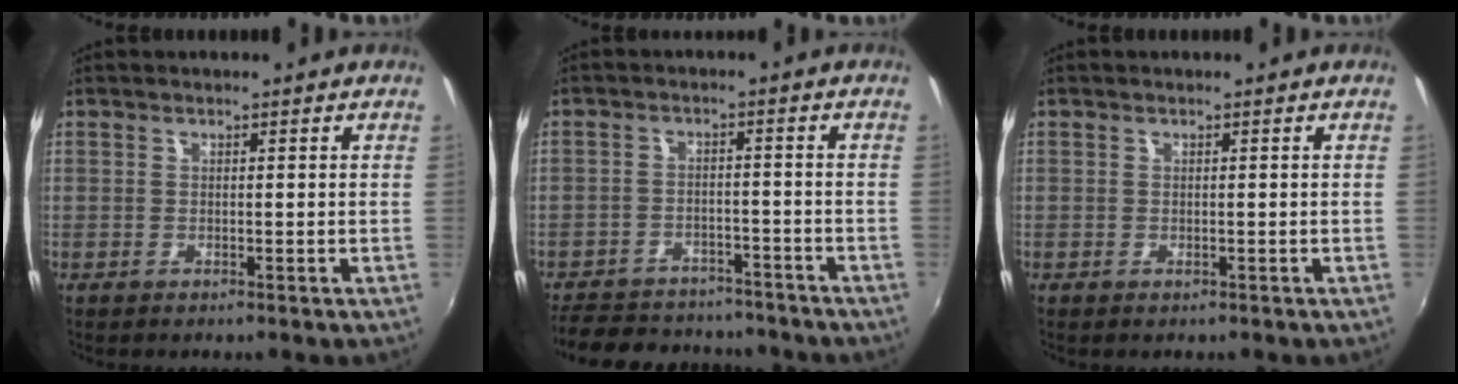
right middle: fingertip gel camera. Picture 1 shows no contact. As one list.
[{"total": 17.4, "force": [-14.6, 7.3, 6.1], "torque": [-0.148, 0.016, -0.199]}, {"total": 0.0}]